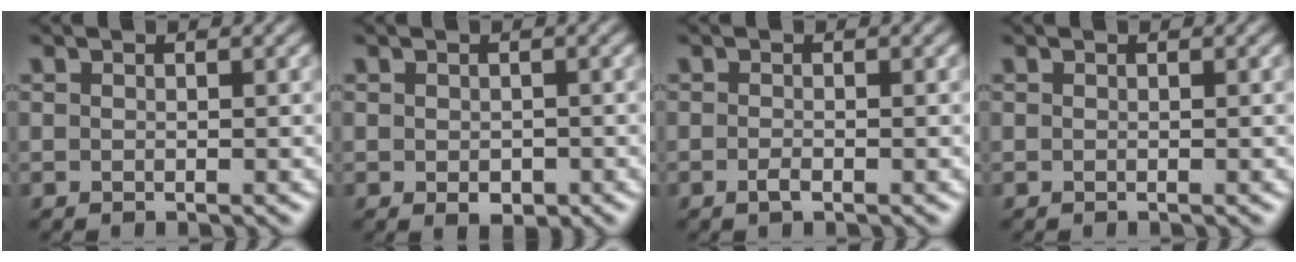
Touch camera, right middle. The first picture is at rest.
{"total": 1.6, "force": [-0.5, 1.0, 1.1], "torque": [-0.017, -0.007, -0.004]}
{"total": 0.9, "force": [-0.4, 0.3, 0.7], "torque": [-0.016, -0.002, -0.009]}
{"total": 0.0}